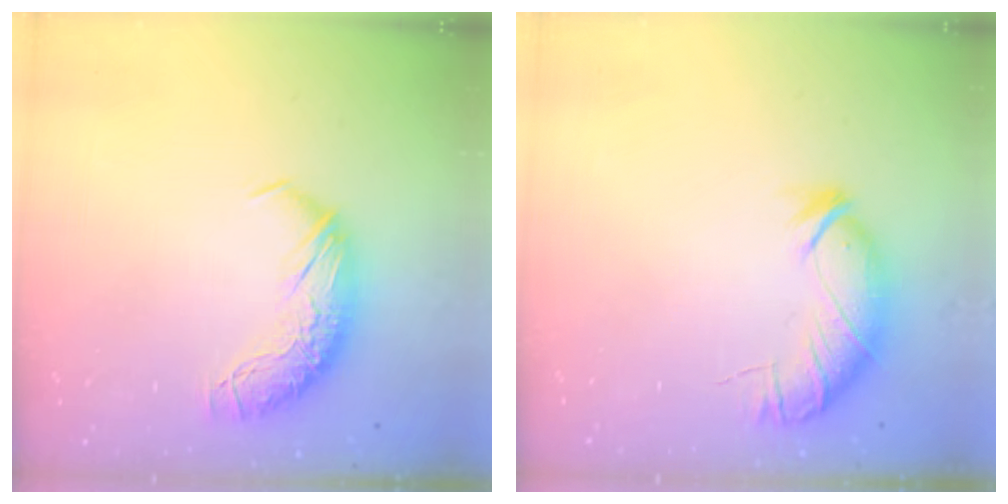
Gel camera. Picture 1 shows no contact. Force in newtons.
{"total": 4.1, "press": 3.9, "slide": 1.1}